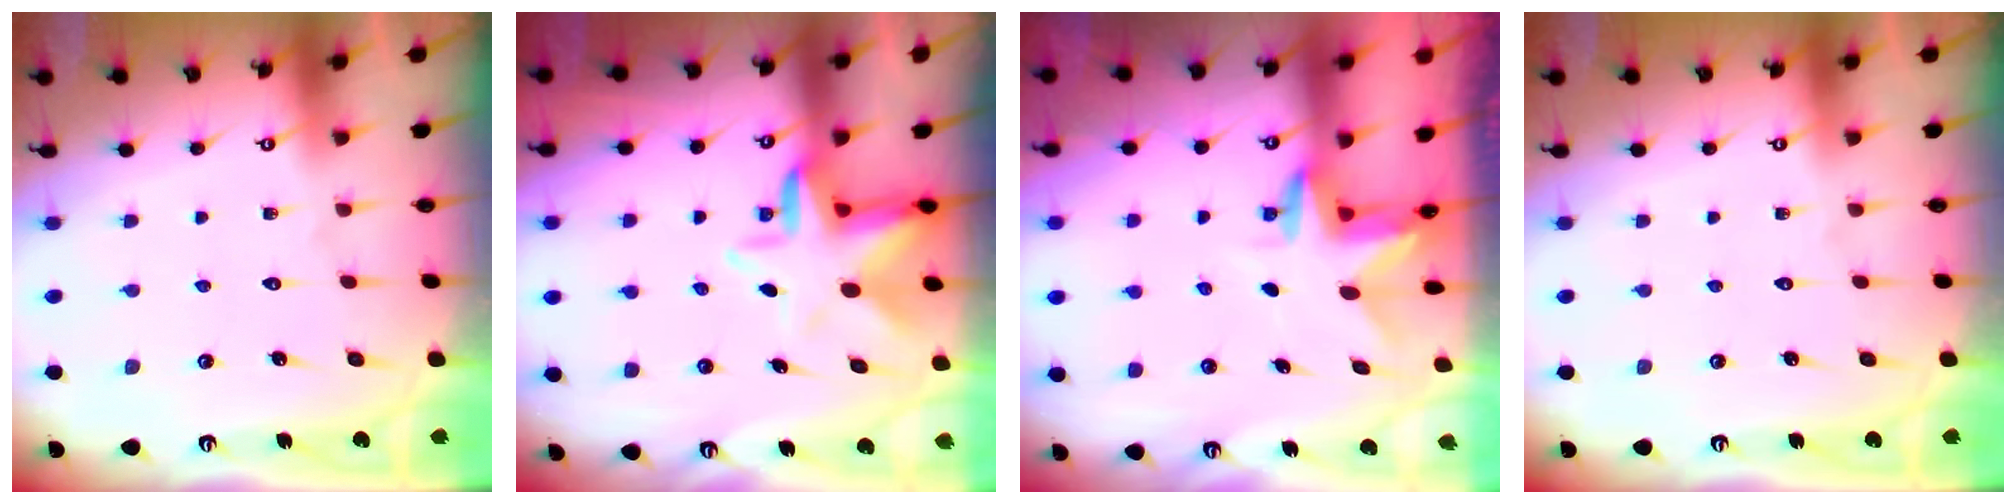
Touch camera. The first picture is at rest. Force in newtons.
{"total": 6.7, "press": 6.6, "slide": 1.3}
{"total": 2.8, "press": 2.8, "slide": 0.1}
{"total": 0.0}